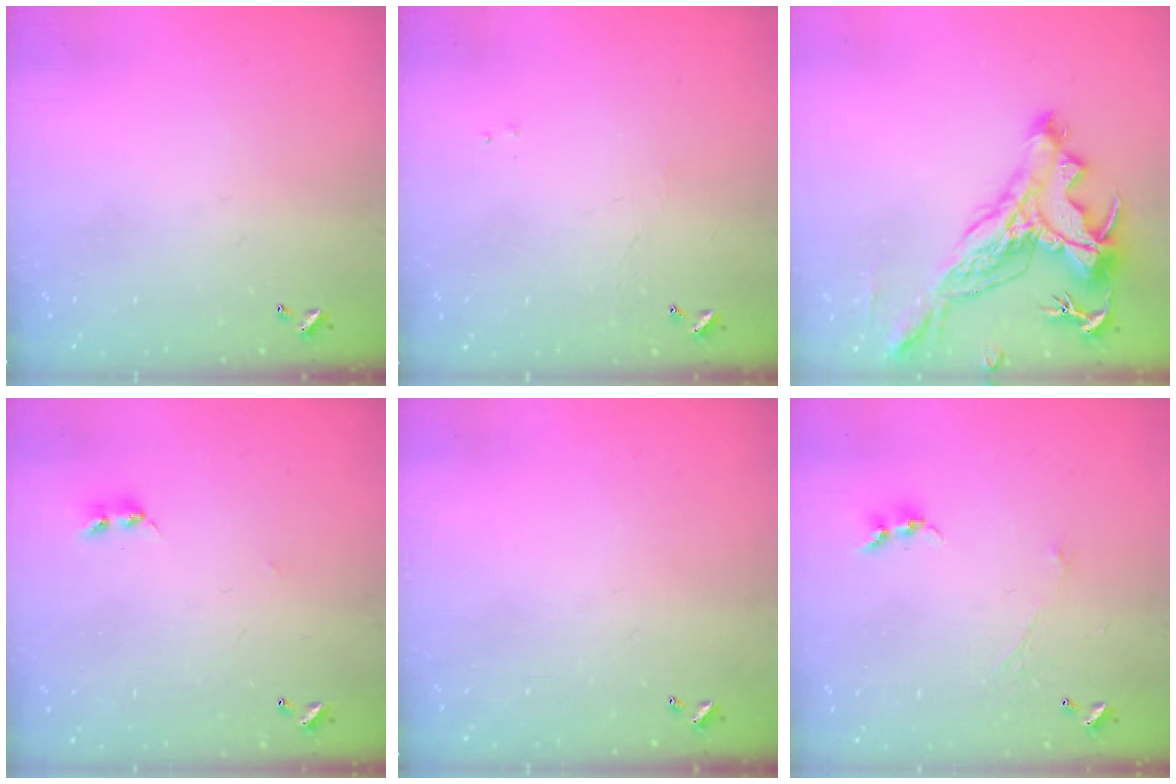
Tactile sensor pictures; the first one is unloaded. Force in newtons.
{"total": 1.2, "press": 1.1, "slide": 0.3}
{"total": 6.8, "press": 6.6, "slide": 1.9}
{"total": 2.2, "press": 2.2, "slide": 0.4}
{"total": 0.0}
{"total": 0.0}